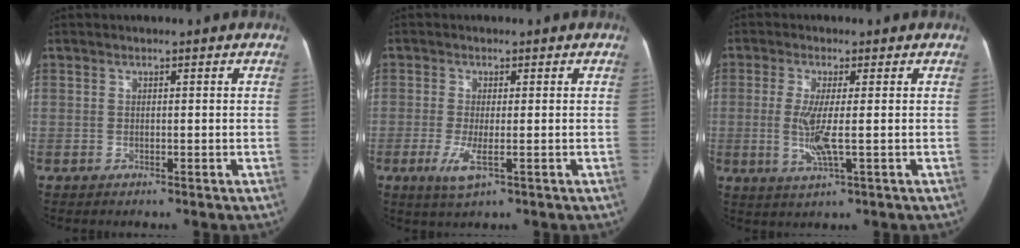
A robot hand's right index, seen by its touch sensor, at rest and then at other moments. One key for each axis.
{"total": 4.1, "fx": -1.4, "fy": 1.1, "fz": 3.7, "tx": -0.076, "ty": -0.007, "tz": -0.022}
{"total": 5.6, "fx": -0.5, "fy": 0.7, "fz": 5.6, "tx": -0.118, "ty": -0.011, "tz": -0.010}